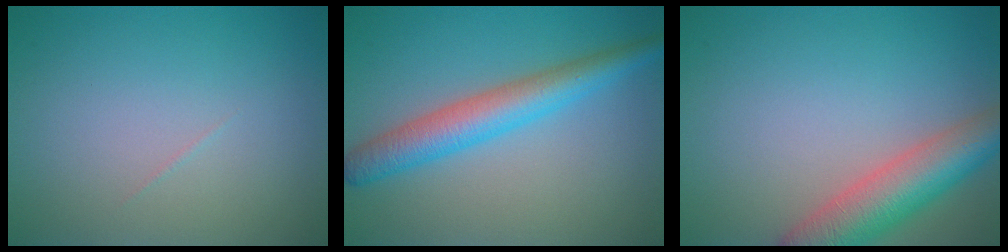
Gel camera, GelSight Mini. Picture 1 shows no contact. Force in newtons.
{"total": 4.9, "press": 4.9, "slide": 0.1}
{"total": 6.5, "press": 6.4, "slide": 0.6}